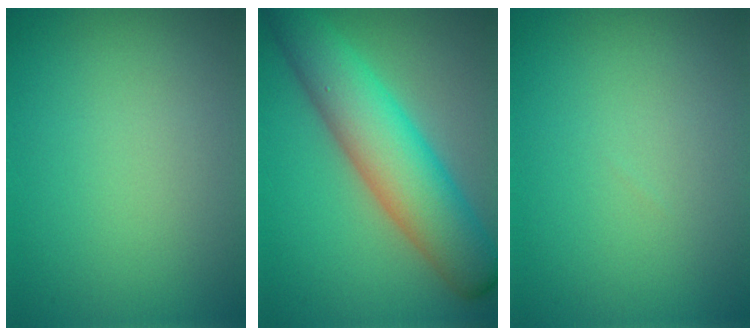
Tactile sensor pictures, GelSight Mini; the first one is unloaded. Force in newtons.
{"total": 8.2, "press": 8.2, "slide": 0.2}
{"total": 0.0}